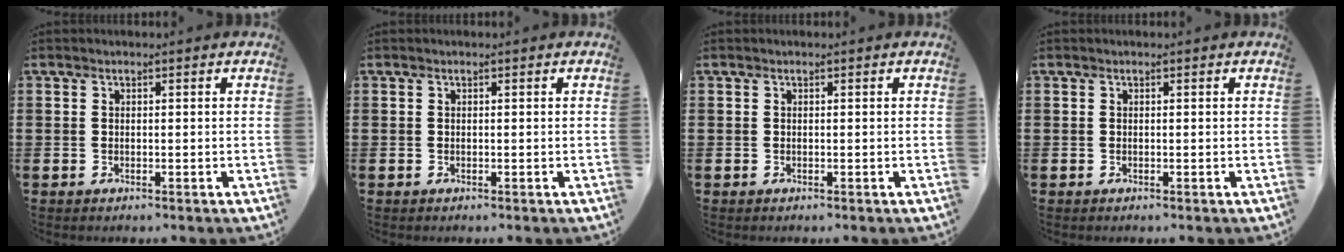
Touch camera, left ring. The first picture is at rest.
{"total": 0.0}
{"total": 0.0}
{"total": 0.0}